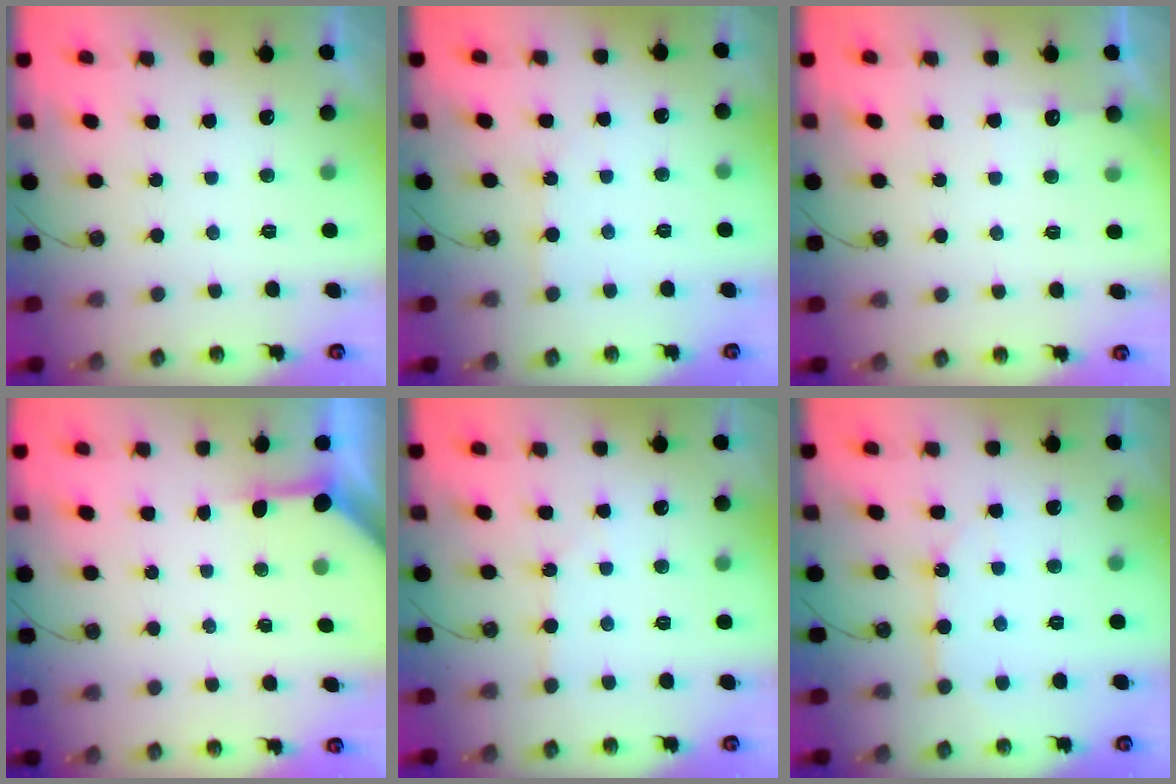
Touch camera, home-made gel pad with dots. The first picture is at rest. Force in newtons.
{"total": 2.9, "press": 2.9, "slide": 0.4}
{"total": 4.8, "press": 4.8, "slide": 0.5}
{"total": 3.4, "press": 3.4, "slide": 0.4}
{"total": 2.4, "press": 2.3, "slide": 0.3}
{"total": 8.0, "press": 8.0, "slide": 0.7}